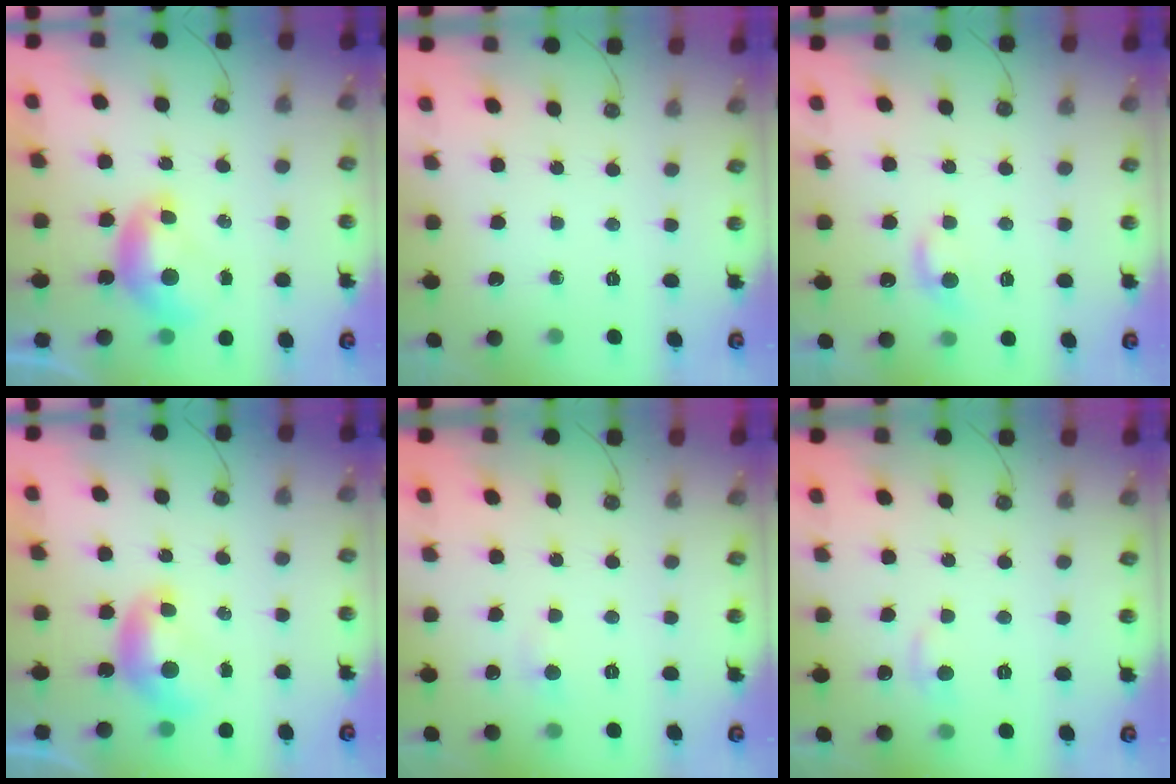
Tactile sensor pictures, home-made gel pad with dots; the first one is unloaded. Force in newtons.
{"total": 0.0}
{"total": 0.9, "press": 0.5, "slide": 0.7}
{"total": 0.0}
{"total": 0.8, "press": 0.4, "slide": 0.6}
{"total": 1.1, "press": 0.7, "slide": 0.8}